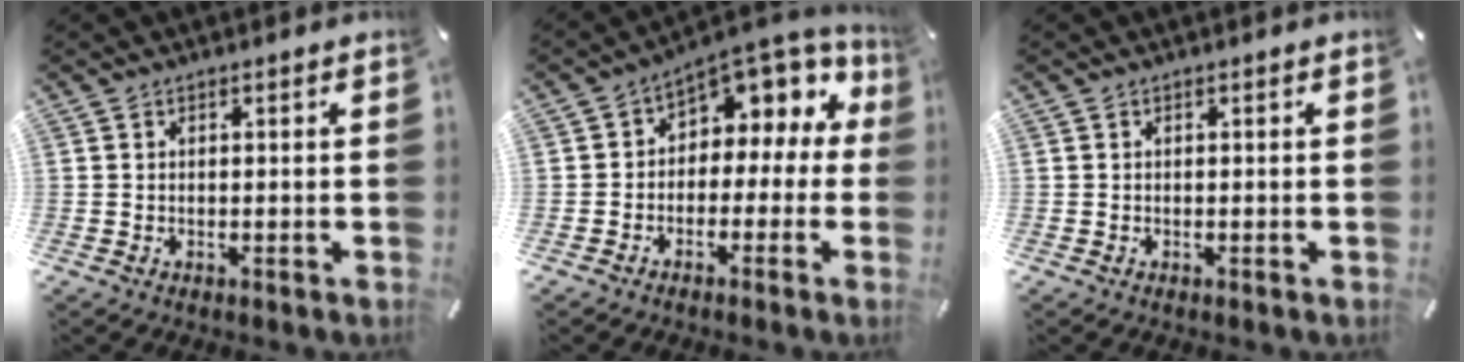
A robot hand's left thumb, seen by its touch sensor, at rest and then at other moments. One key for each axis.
{"total": 5.8, "fx": 2.5, "fy": 4.7, "fz": 2.4, "tx": -0.041, "ty": -0.031, "tz": 0.044}
{"total": 0.0}